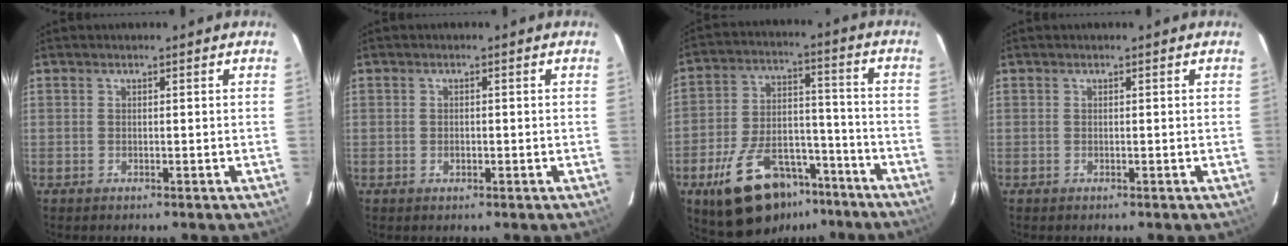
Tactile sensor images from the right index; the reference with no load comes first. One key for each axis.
{"total": 1.1, "fx": -0.3, "fy": 1.0, "fz": 0.3, "tx": -0.005, "ty": 0.000, "tz": -0.003}
{"total": 18.6, "fx": -11.8, "fy": 9.8, "fz": 10.6, "tx": -0.205, "ty": 0.013, "tz": -0.174}
{"total": 0.0}